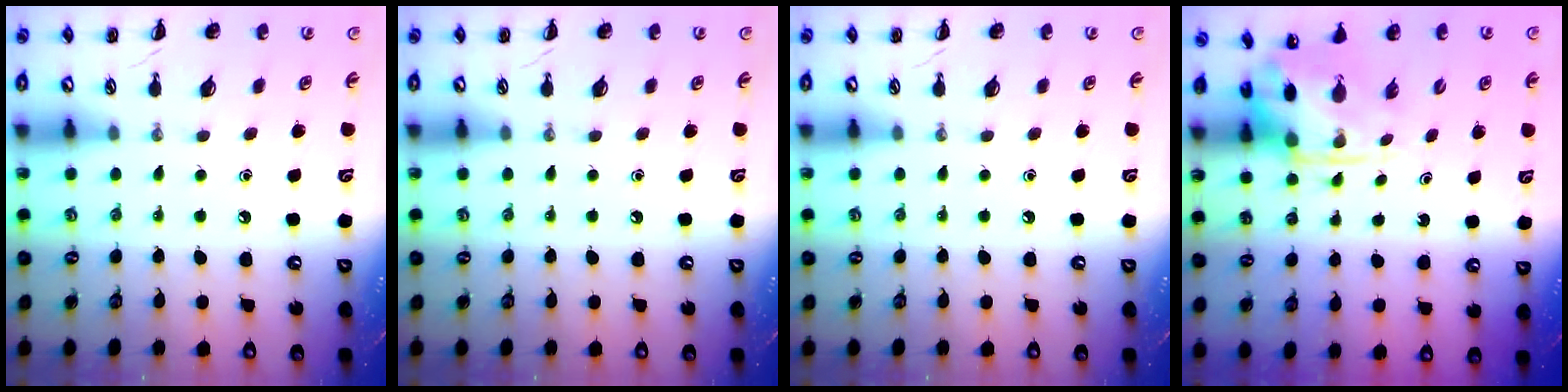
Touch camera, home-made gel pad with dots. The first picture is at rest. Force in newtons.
{"total": 0.0}
{"total": 0.0}
{"total": 3.8, "press": 3.7, "slide": 0.8}